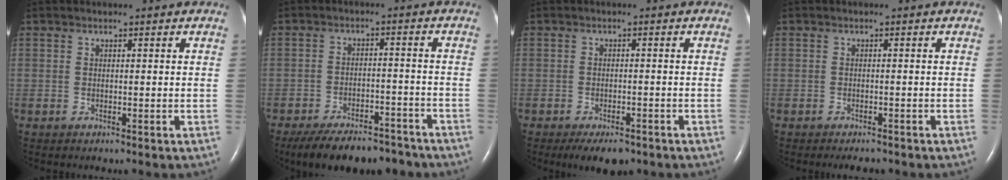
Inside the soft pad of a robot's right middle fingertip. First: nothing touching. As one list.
[{"total": 13.1, "force": [-10.9, 5.0, 5.2], "torque": [-0.081, 0.004, -0.157]}, {"total": 5.3, "force": [-3.9, 2.1, 2.9], "torque": [-0.040, -0.004, -0.056]}, {"total": 2.3, "force": [-2.0, 0.7, 0.9], "torque": [-0.014, -0.004, -0.023]}]